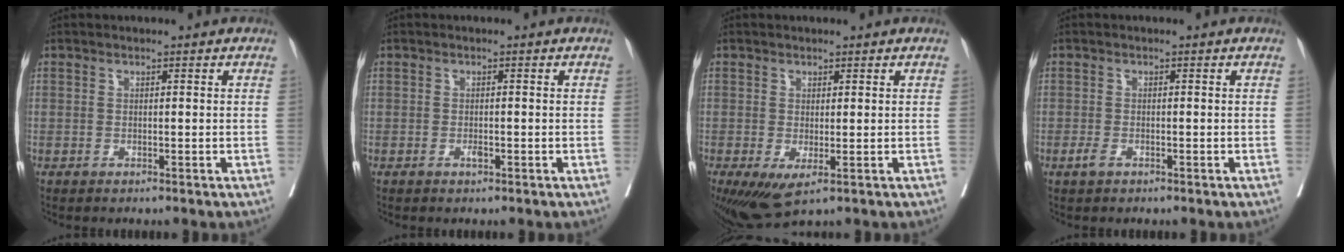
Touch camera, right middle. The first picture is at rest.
{"total": 0.8, "force": [-0.4, 0.2, 0.6], "torque": [-0.012, 0.000, -0.006]}
{"total": 0.8, "force": [-0.1, 0.2, 0.8], "torque": [-0.015, -0.005, 0.003]}
{"total": 1.4, "force": [-0.7, 0.6, 1.0], "torque": [-0.021, 0.000, -0.012]}